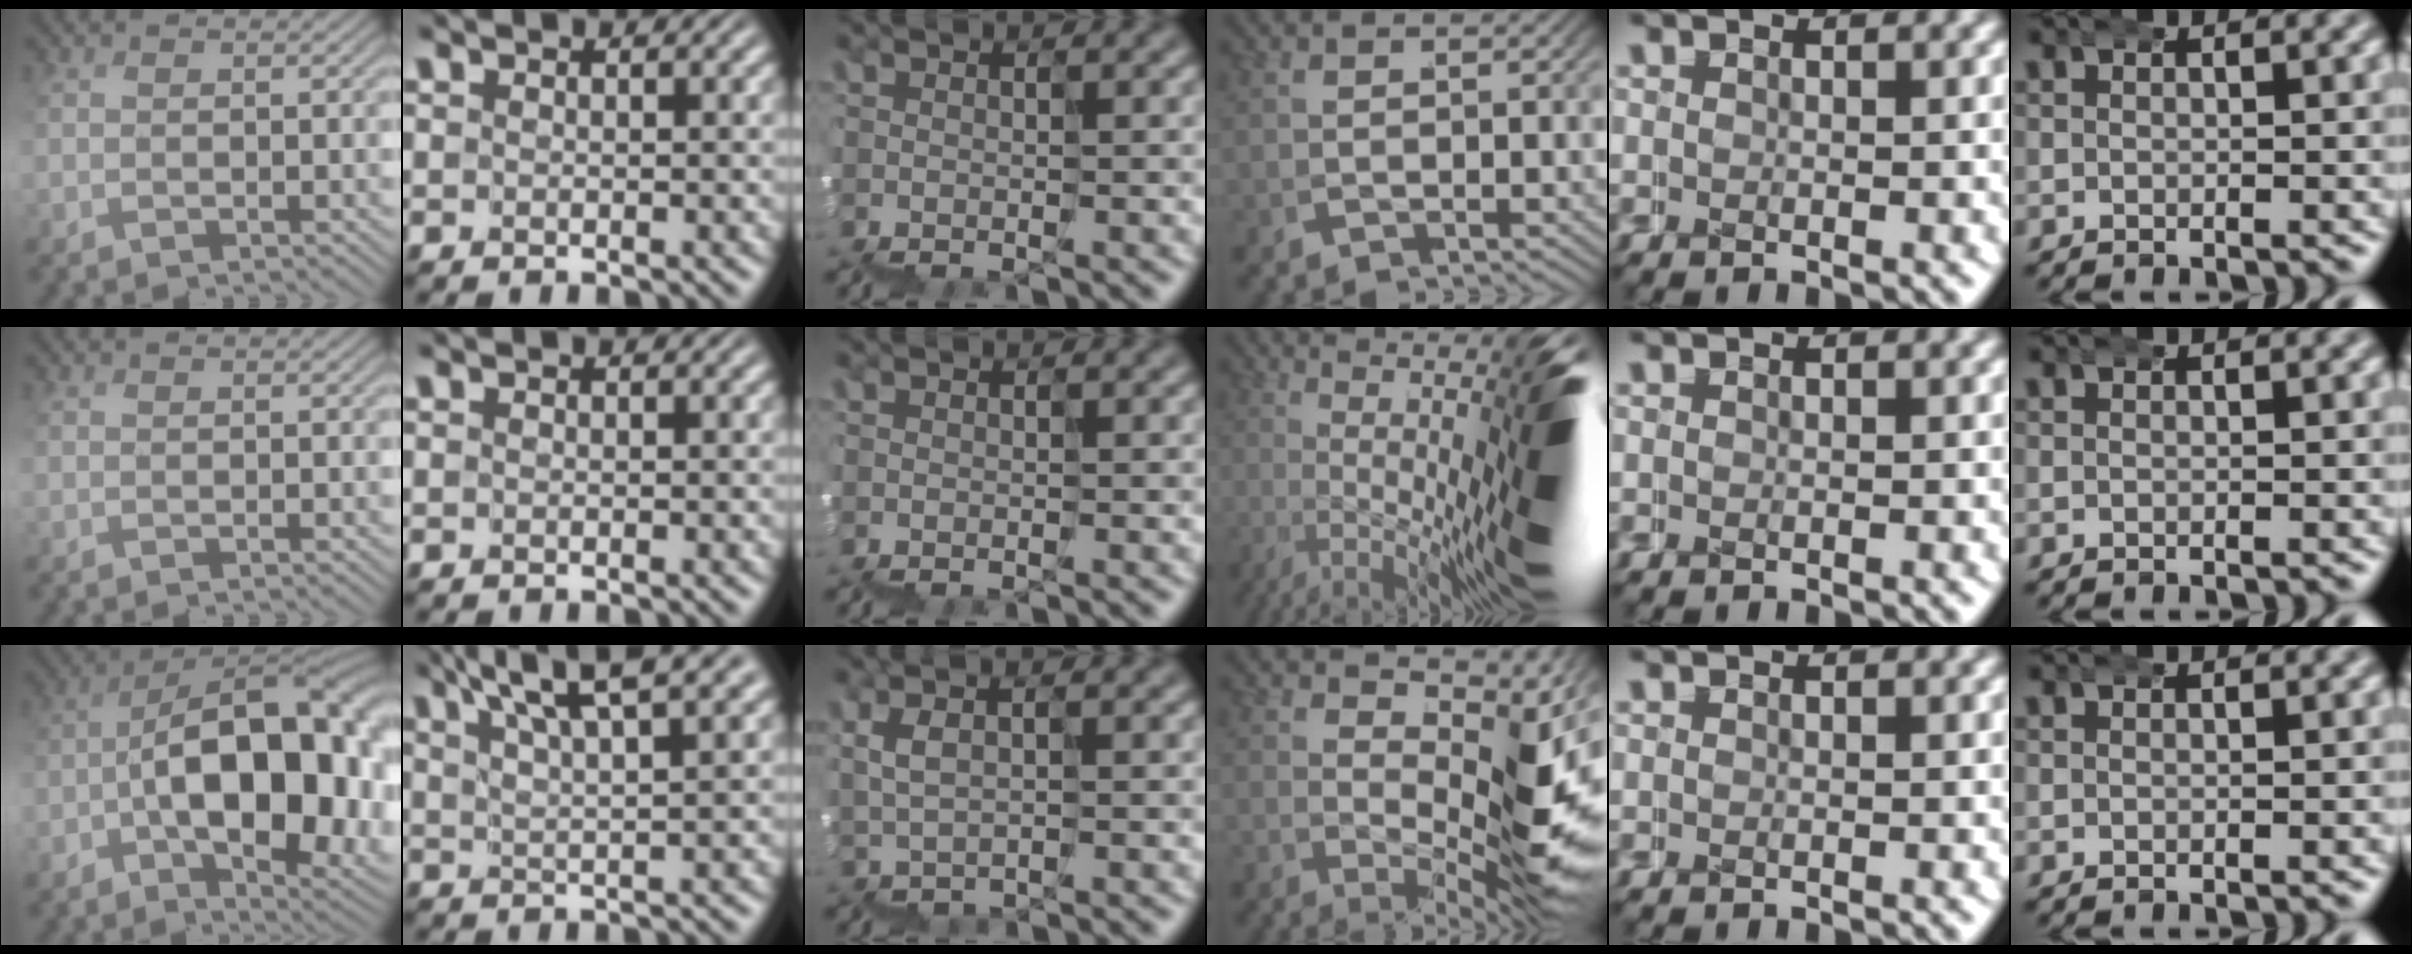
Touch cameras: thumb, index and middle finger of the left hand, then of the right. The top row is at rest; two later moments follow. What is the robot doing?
{"motion": "wrap", "object": "duck tape"}